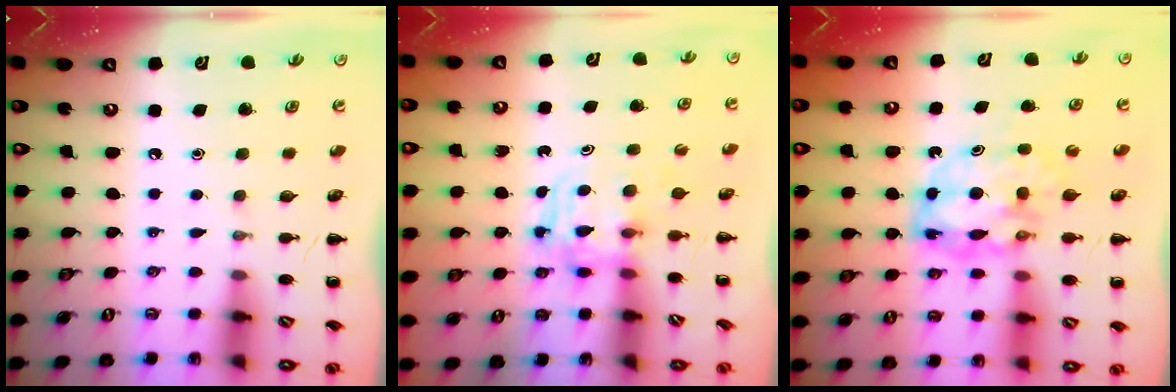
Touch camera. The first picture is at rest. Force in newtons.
{"total": 4.8, "press": 4.8, "slide": 0.6}
{"total": 8.2, "press": 8.0, "slide": 1.6}